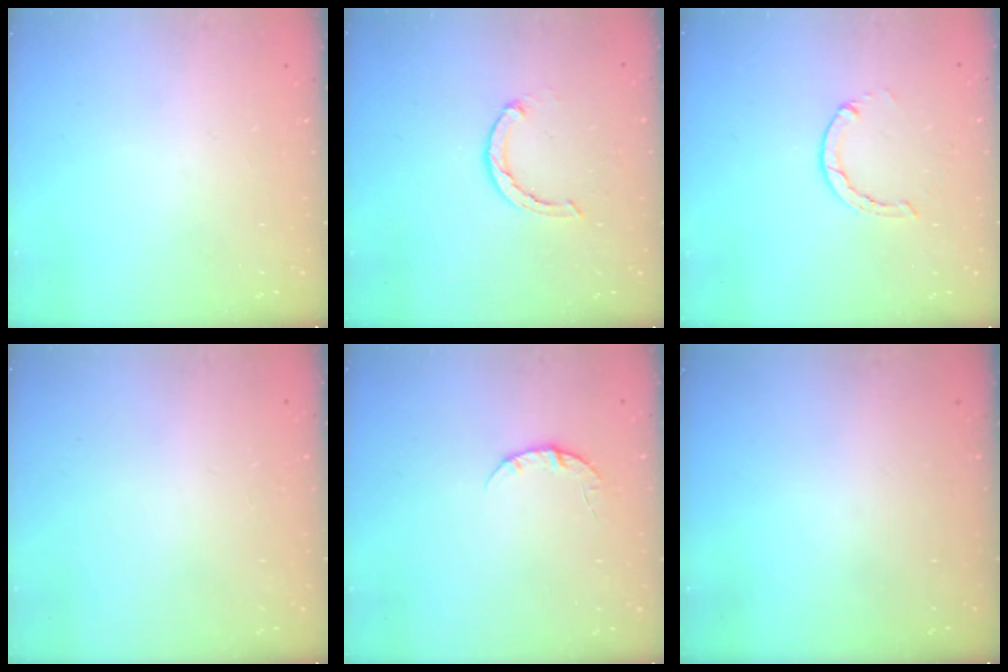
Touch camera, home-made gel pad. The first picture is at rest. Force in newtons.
{"total": 2.1, "press": 2.0, "slide": 0.4}
{"total": 1.3, "press": 1.3, "slide": 0.3}
{"total": 2.4, "press": 2.4, "slide": 0.2}
{"total": 4.2, "press": 4.2, "slide": 0.5}
{"total": 0.0}